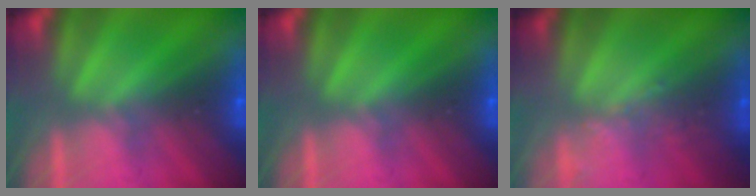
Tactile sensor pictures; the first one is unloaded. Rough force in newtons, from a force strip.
{"total": 0.0}
{"total": 1.9}